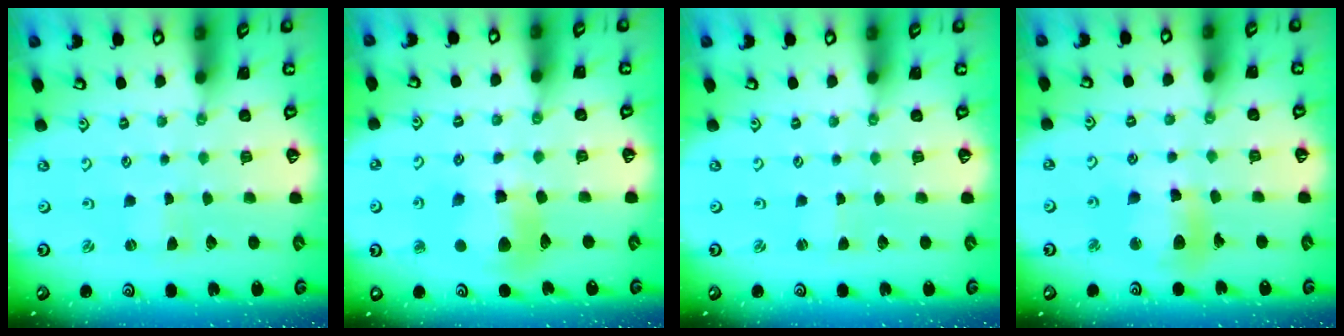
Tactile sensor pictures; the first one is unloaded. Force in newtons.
{"total": 11.2, "press": 11.1, "slide": 1.6}
{"total": 0.0}
{"total": 12.0, "press": 11.7, "slide": 2.6}